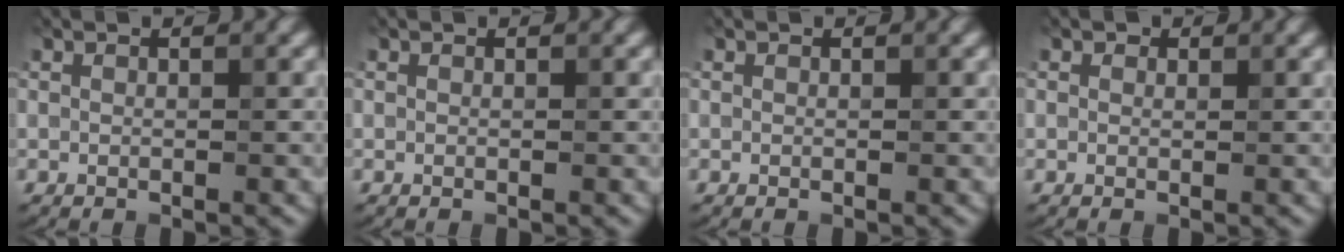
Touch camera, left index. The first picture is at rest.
{"total": 0.0}
{"total": 0.0}
{"total": 0.5, "force": [0.3, 0.4, 0.0], "torque": [0.000, -0.003, 0.004]}